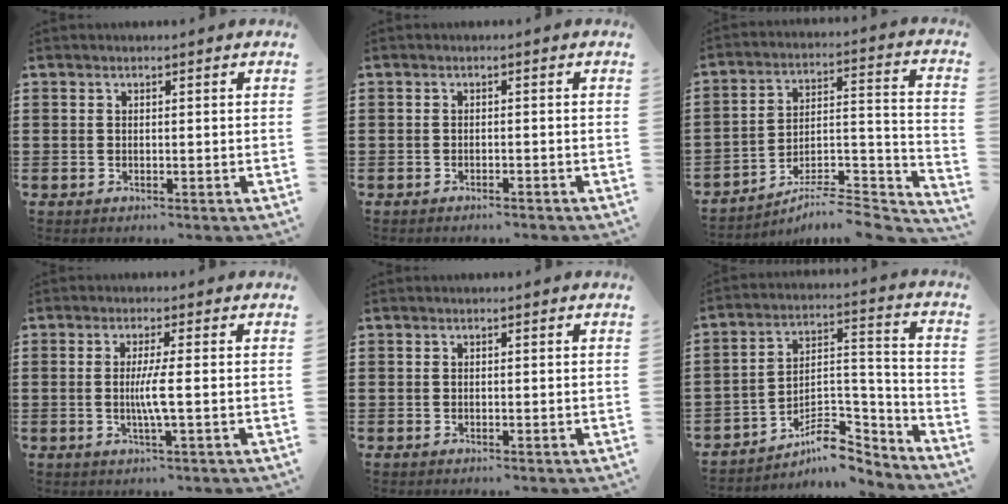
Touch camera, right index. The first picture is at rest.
{"total": 1.0, "force": [-1.0, -0.1, 0.2], "torque": [-0.008, -0.003, -0.019]}
{"total": 5.8, "force": [-5.1, 1.0, 2.6], "torque": [-0.040, -0.010, -0.102]}
{"total": 4.0, "force": [-0.3, -0.3, 3.9], "torque": [-0.078, -0.012, -0.011]}
{"total": 0.0}
{"total": 8.6, "force": [-6.4, 3.6, 4.3], "torque": [-0.065, 0.012, -0.120]}